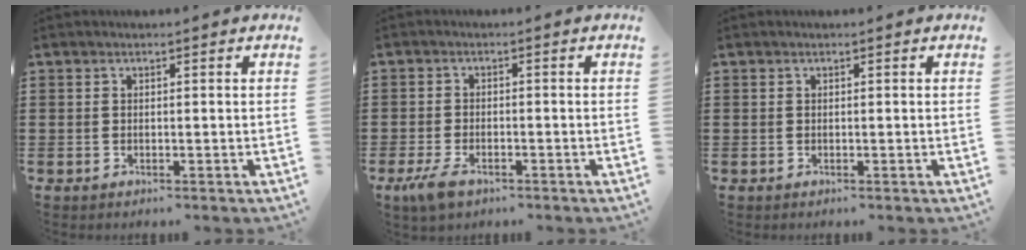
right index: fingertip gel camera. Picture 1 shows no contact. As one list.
[{"total": 3.2, "force": [-2.1, 1.5, 1.9], "torque": [-0.053, 0.000, -0.045]}, {"total": 0.0}]